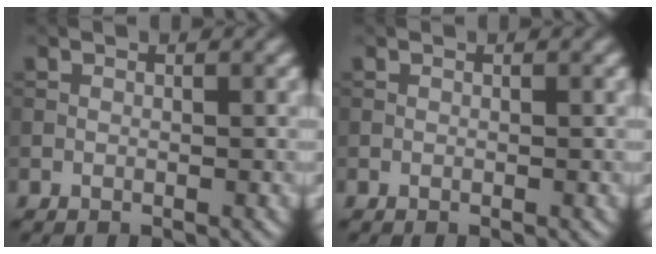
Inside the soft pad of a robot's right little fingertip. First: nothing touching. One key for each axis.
{"total": 0.0}